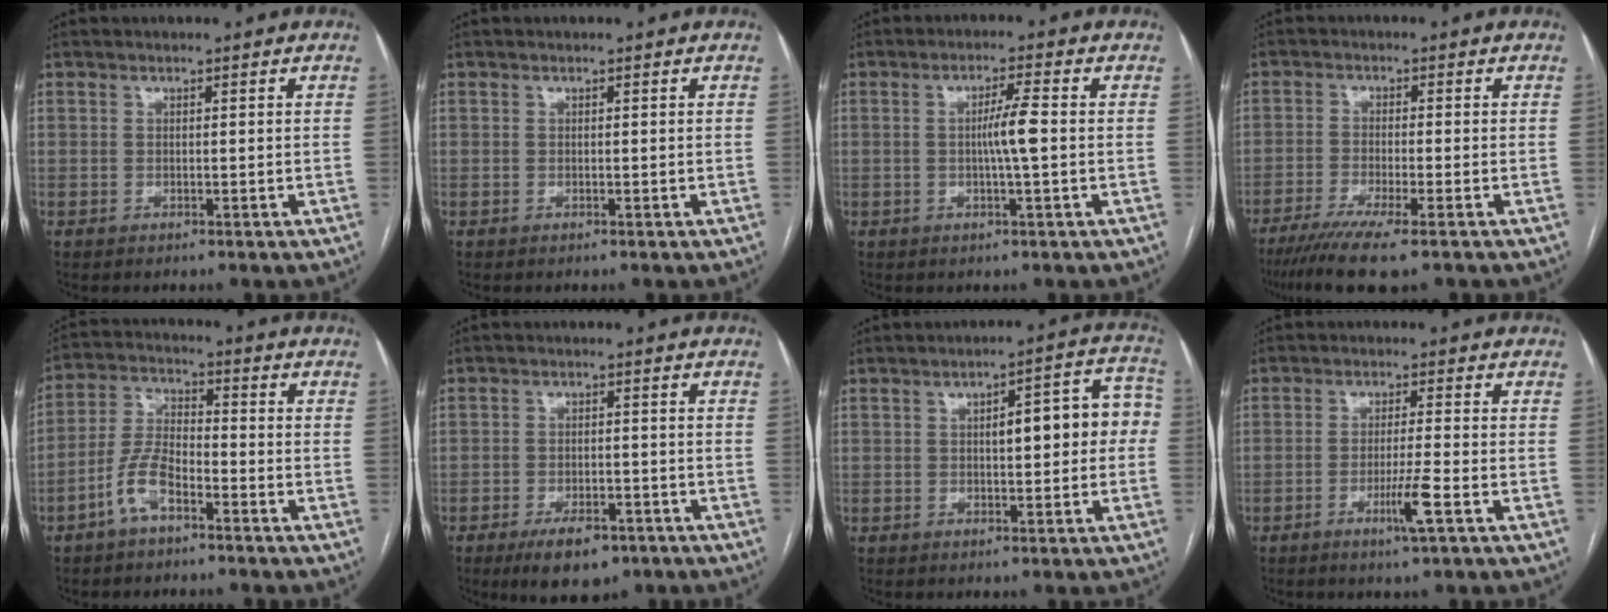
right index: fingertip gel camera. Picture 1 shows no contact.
{"total": 0.0}
{"total": 4.4, "force": [-0.2, -0.3, 4.4], "torque": [-0.078, 0.000, -0.004]}
{"total": 8.7, "force": [-6.4, 0.0, 6.0], "torque": [-0.097, -0.022, -0.102]}
{"total": 7.1, "force": [-3.9, 3.0, 5.2], "torque": [-0.115, 0.014, -0.076]}
{"total": 7.5, "force": [-4.9, 3.3, 4.6], "torque": [-0.073, -0.004, -0.073]}
{"total": 9.3, "force": [0.5, 2.9, 8.9], "torque": [-0.109, 0.041, 0.005]}
{"total": 4.8, "force": [-2.1, -0.5, 4.3], "torque": [-0.079, -0.011, -0.039]}